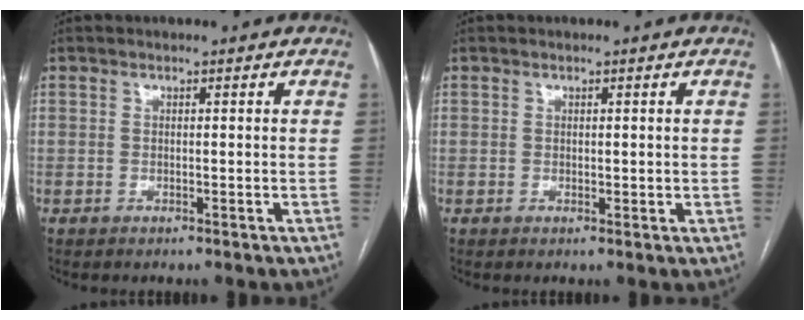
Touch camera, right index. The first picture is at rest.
{"total": 1.2, "force": [0.3, 0.7, 1.0], "torque": [-0.012, -0.004, 0.006]}